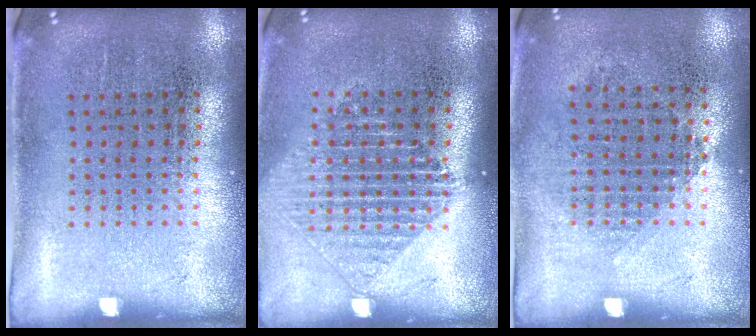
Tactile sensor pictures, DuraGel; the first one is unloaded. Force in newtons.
{"total": 1.4, "press": 1.3, "slide": 0.6}
{"total": 0.9, "press": 0.8, "slide": 0.4}